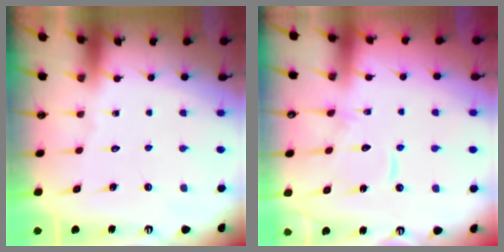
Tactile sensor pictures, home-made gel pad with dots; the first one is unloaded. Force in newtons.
{"total": 9.7, "press": 9.7, "slide": 0.8}